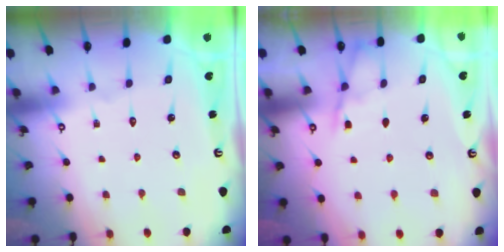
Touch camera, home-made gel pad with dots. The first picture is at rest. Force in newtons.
{"total": 4.9, "press": 4.8, "slide": 0.6}